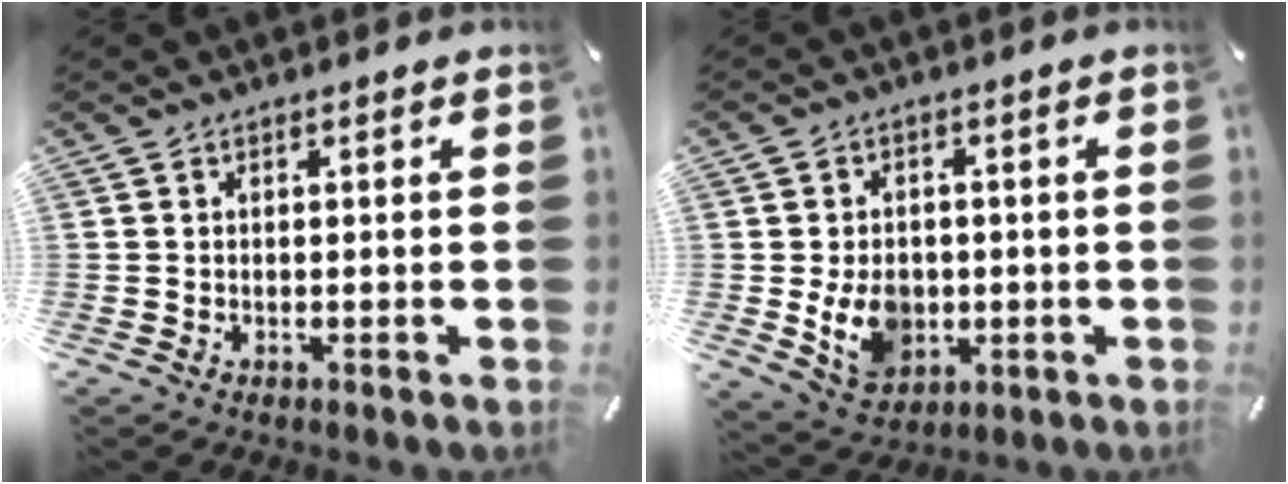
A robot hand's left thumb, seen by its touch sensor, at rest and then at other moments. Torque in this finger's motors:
{"motor_torque": [1.03, 2.20, 0.45, -0.26, 0.26]}